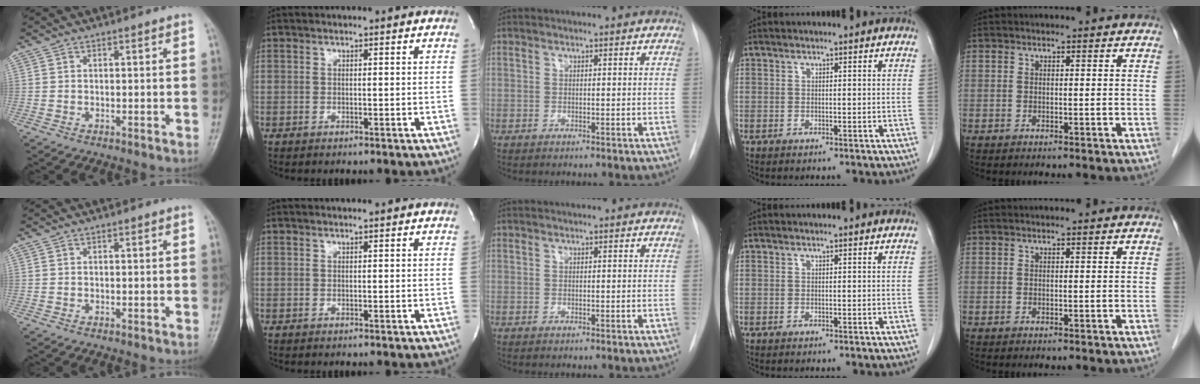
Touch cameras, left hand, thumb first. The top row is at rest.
{}